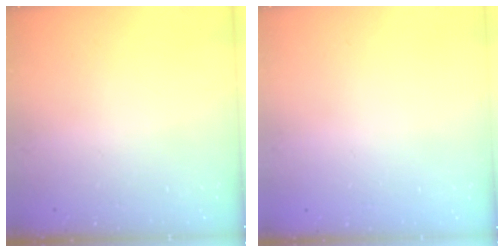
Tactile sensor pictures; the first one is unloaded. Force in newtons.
{"total": 0.0}